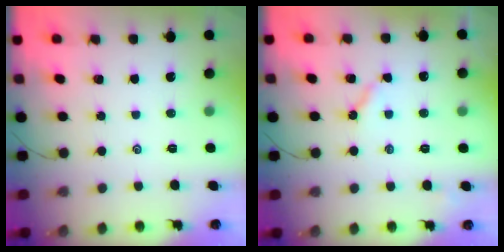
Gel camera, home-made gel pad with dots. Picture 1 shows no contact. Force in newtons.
{"total": 5.8, "press": 5.8, "slide": 0.4}